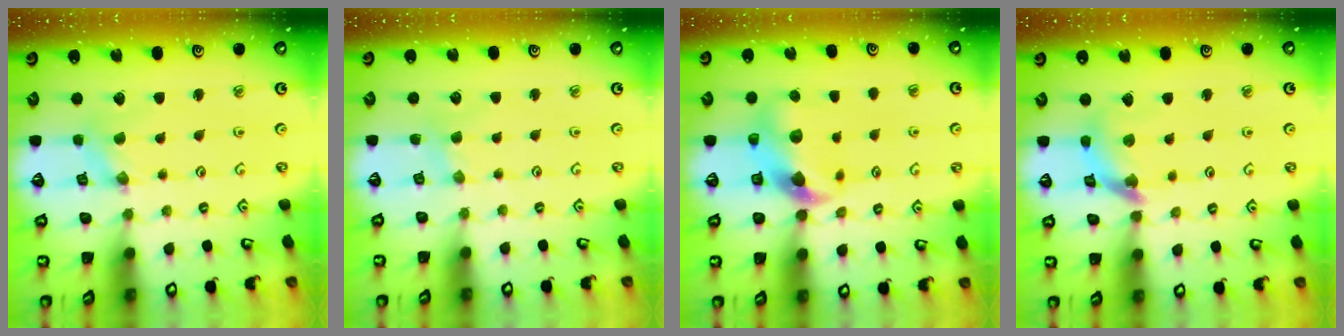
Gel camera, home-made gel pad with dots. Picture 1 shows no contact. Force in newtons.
{"total": 1.5, "press": 1.5, "slide": 0.3}
{"total": 9.7, "press": 9.5, "slide": 1.7}
{"total": 10.3, "press": 10.2, "slide": 1.1}